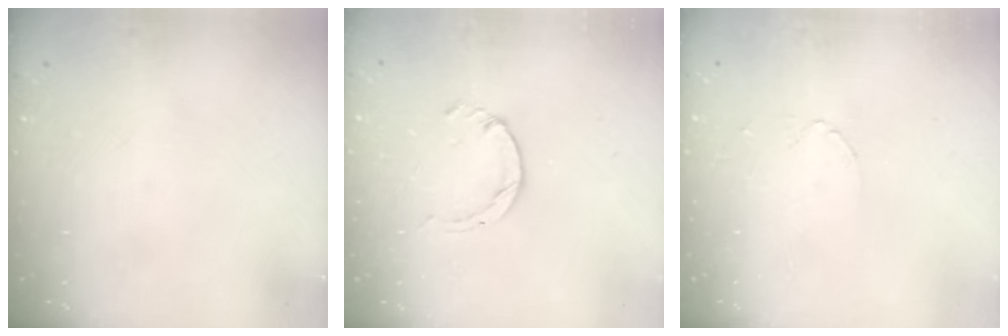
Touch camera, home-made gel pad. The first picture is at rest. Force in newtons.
{"total": 1.4, "press": 1.4, "slide": 0.2}
{"total": 1.3, "press": 1.3, "slide": 0.1}